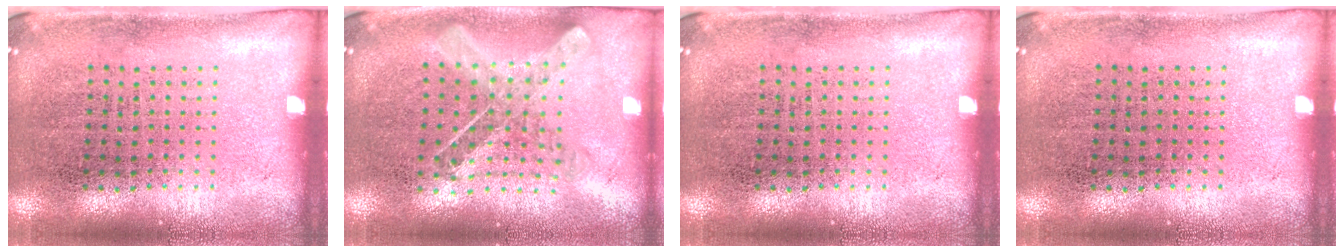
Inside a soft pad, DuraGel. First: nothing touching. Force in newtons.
{"total": 0.9, "press": 0.9, "slide": 0.2}
{"total": 0.0}
{"total": 0.0}